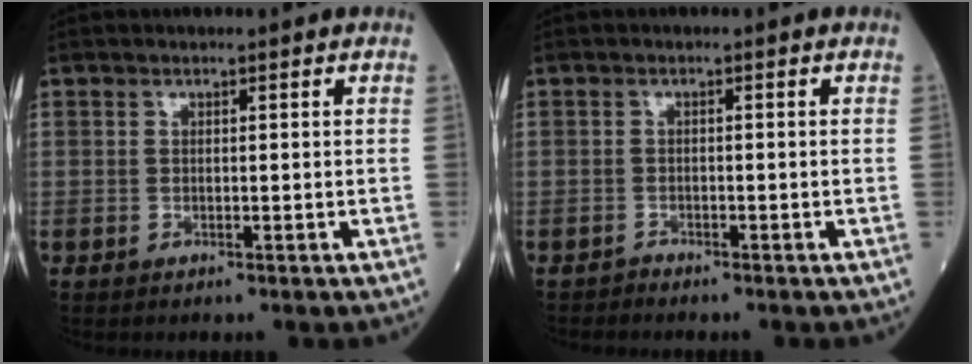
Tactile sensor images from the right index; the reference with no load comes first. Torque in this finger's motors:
{"motor_torque": [0.11, 0.01, -0.04, 0.00]}